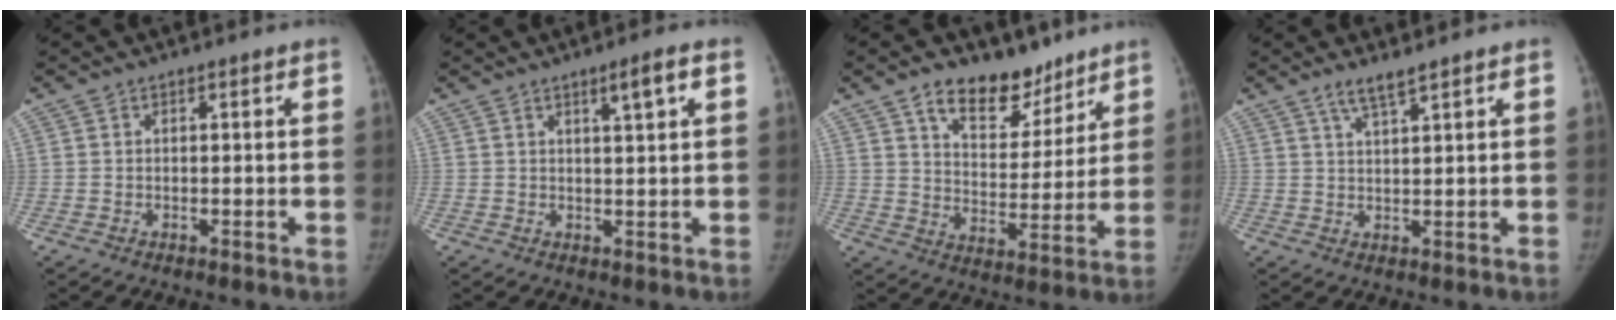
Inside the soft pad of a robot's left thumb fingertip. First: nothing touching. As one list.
[{"total": 3.5, "force": [1.7, 0.1, 3.1], "torque": [-0.046, -0.005, 0.028]}, {"total": 12.7, "force": [9.1, 7.1, 5.4], "torque": [-0.037, -0.057, 0.153]}, {"total": 3.3, "force": [2.6, 0.2, 2.0], "torque": [-0.039, -0.012, 0.053]}]